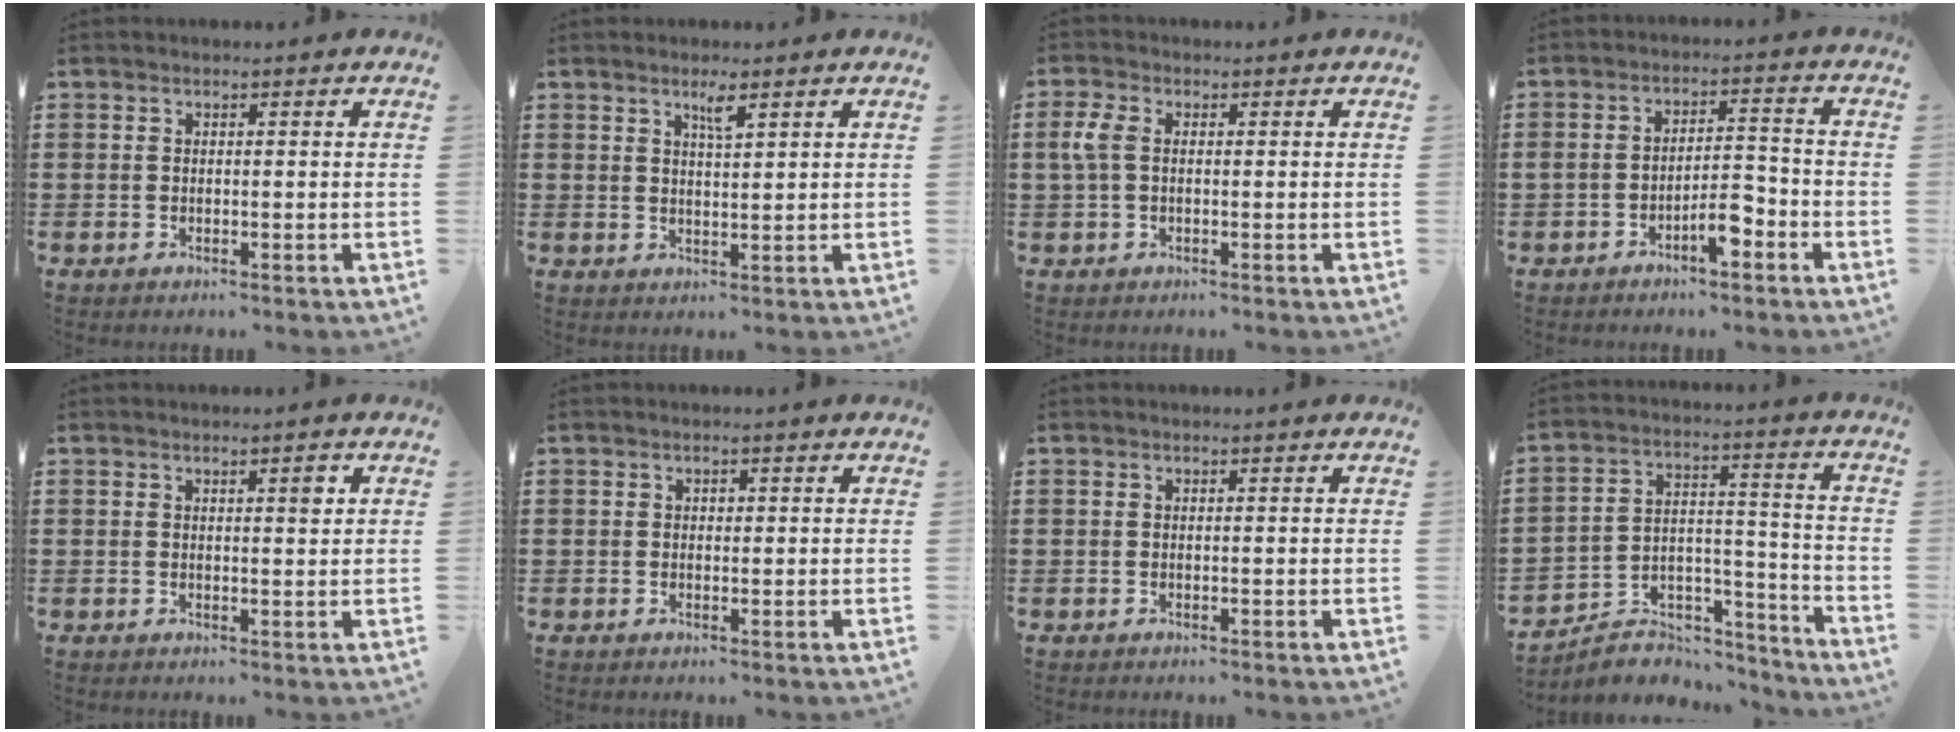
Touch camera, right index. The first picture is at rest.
{"total": 2.5, "force": [1.7, 0.4, 1.8], "torque": [-0.031, -0.001, 0.026]}
{"total": 3.3, "force": [0.1, 1.9, 2.7], "torque": [-0.080, -0.001, -0.006]}
{"total": 5.2, "force": [-3.2, 1.6, 3.9], "torque": [-0.069, 0.009, -0.059]}
{"total": 2.0, "force": [0.8, 0.6, 1.7], "torque": [-0.017, -0.001, 0.009]}
{"total": 0.6, "force": [0.1, 0.5, 0.3], "torque": [-0.007, 0.002, 0.003]}
{"total": 0.0}
{"total": 5.8, "force": [-5.1, 2.7, 0.7], "torque": [-0.015, 0.014, -0.099]}